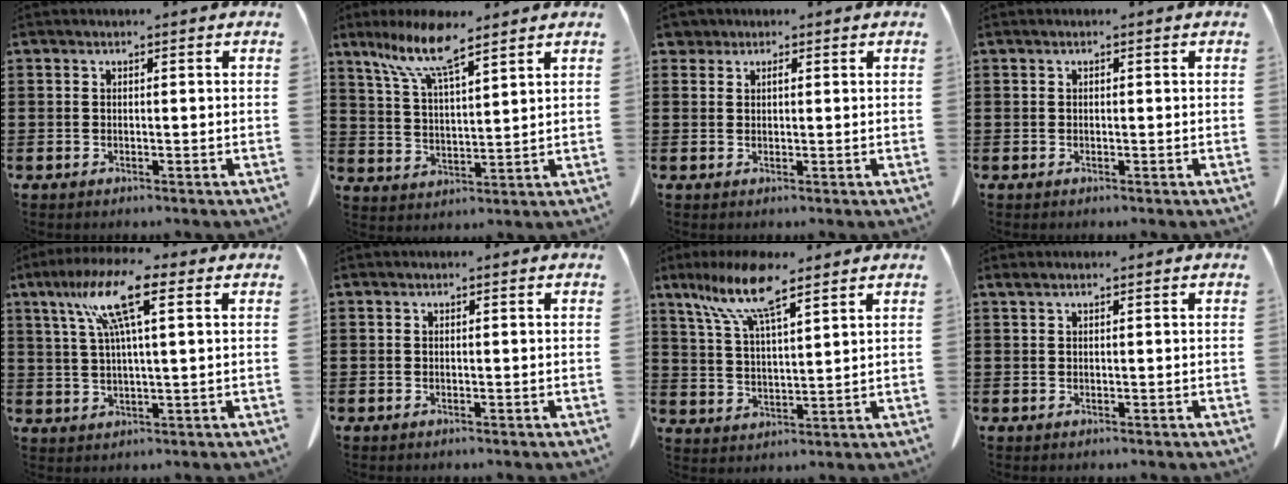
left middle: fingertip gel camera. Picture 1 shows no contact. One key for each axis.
{"total": 9.7, "fx": 7.1, "fy": 1.8, "fz": 6.4, "tx": -0.141, "ty": -0.014, "tz": 0.128}
{"total": 1.7, "fx": 1.1, "fy": 1.1, "fz": 0.6, "tx": -0.018, "ty": 0.007, "tz": 0.021}
{"total": 0.0}
{"total": 11.2, "fx": 4.9, "fy": 2.1, "fz": 9.9, "tx": -0.213, "ty": 0.006, "tz": 0.078}
{"total": 0.0}
{"total": 10.8, "fx": 7.3, "fy": 2.4, "fz": 7.5, "tx": -0.170, "ty": -0.012, "tz": 0.129}
{"total": 0.6, "fx": 0.4, "fy": 0.1, "fz": 0.4, "tx": -0.010, "ty": 0.001, "tz": 0.008}